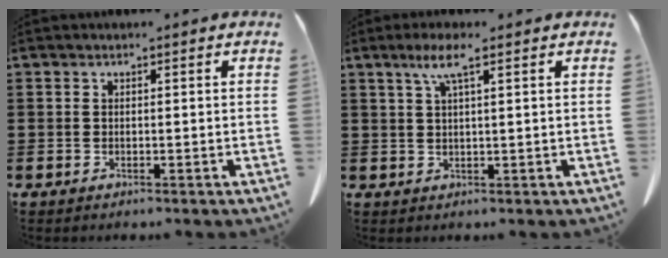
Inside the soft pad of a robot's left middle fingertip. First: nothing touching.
{"total": 4.1, "force": [2.2, 0.4, 3.4], "torque": [-0.074, 0.003, 0.037]}